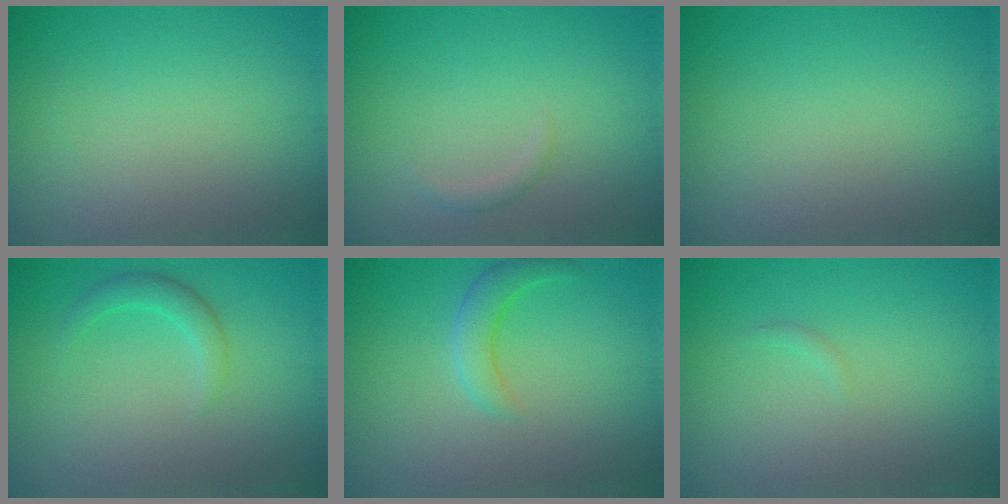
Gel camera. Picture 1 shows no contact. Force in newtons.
{"total": 0.8, "press": 0.8, "slide": 0.1}
{"total": 0.0}
{"total": 1.9, "press": 1.9, "slide": 0.1}
{"total": 2.6, "press": 2.6, "slide": 0.1}
{"total": 0.5, "press": 0.5, "slide": 0.1}